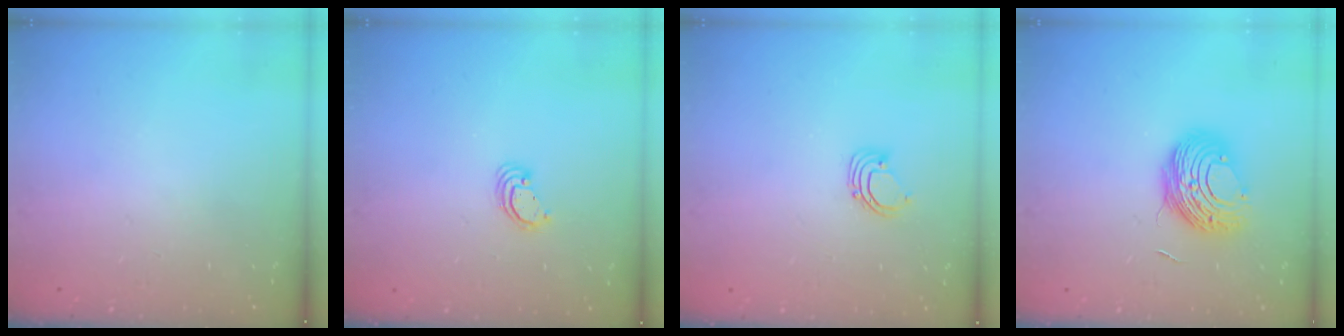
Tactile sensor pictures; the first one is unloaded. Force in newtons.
{"total": 3.7, "press": 3.6, "slide": 0.2}
{"total": 2.9, "press": 2.9, "slide": 0.3}
{"total": 10.7, "press": 10.7, "slide": 0.6}